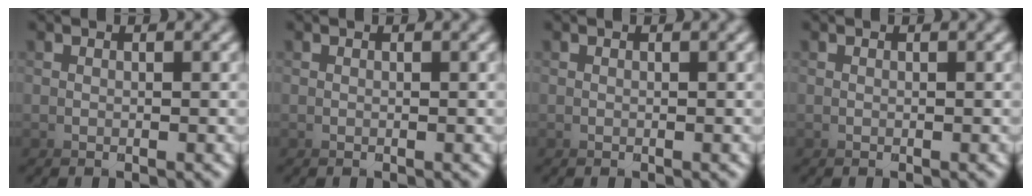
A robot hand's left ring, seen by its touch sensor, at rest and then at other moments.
{"total": 0.0}
{"total": 0.0}
{"total": 0.0}